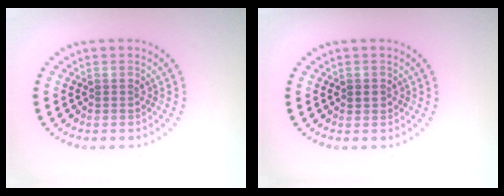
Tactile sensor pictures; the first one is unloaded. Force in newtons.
{"total": 0.8, "press": 0.7, "slide": 0.4}